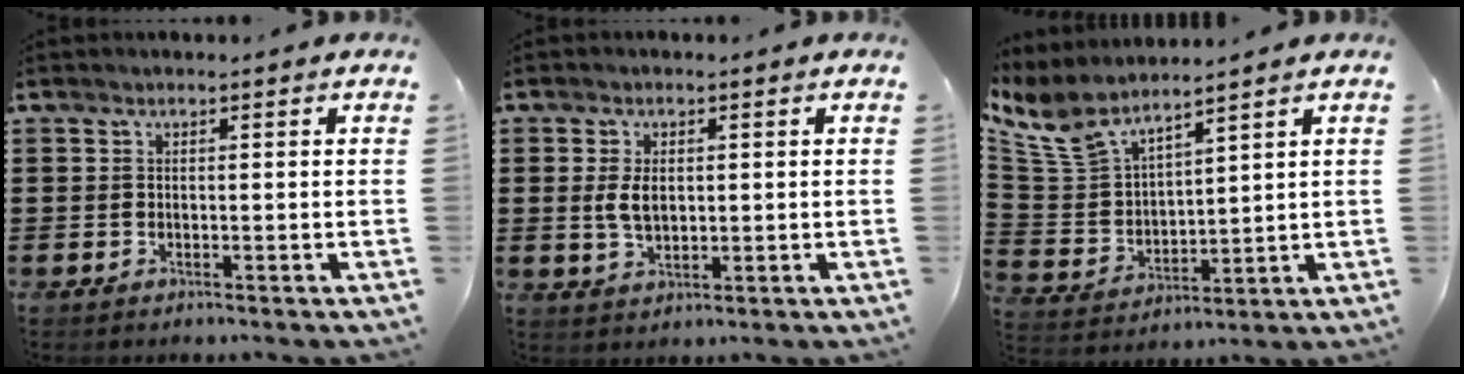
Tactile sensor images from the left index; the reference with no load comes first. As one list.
[{"total": 4.0, "force": [0.5, 2.3, 3.2], "torque": [-0.082, 0.002, 0.003]}, {"total": 7.7, "force": [6.6, 2.1, 3.4], "torque": [-0.104, -0.034, 0.118]}]